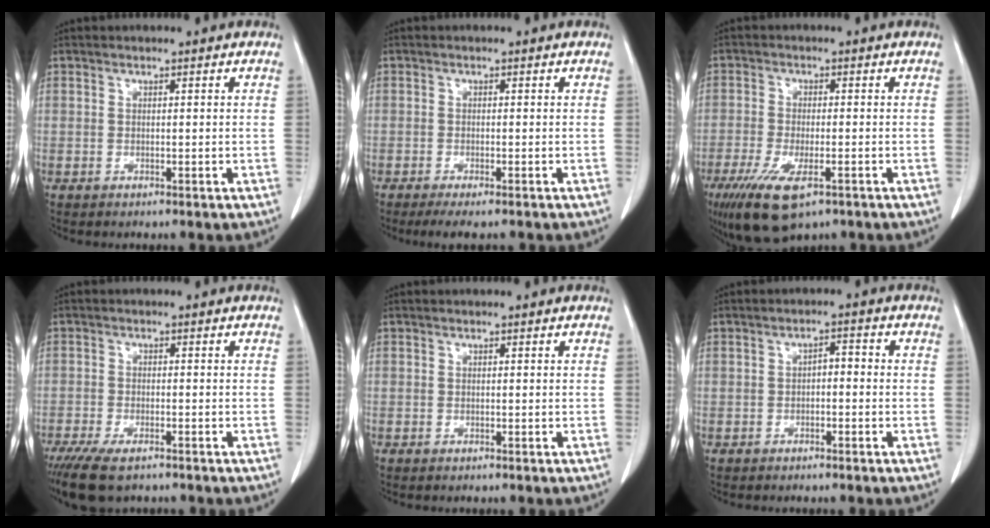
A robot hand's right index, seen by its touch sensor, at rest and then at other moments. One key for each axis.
{"total": 4.5, "fx": -3.6, "fy": 0.5, "fz": 2.6, "tx": -0.033, "ty": -0.008, "tz": -0.054}
{"total": 10.2, "fx": -6.0, "fy": 3.2, "fz": 7.7, "tx": -0.140, "ty": -0.024, "tz": -0.095}
{"total": 7.7, "fx": -5.9, "fy": 2.3, "fz": 4.5, "tx": -0.076, "ty": -0.016, "tz": -0.094}
{"total": 0.0}
{"total": 2.1, "fx": -0.4, "fy": 1.0, "fz": 1.8, "tx": -0.026, "ty": 0.010, "tz": -0.007}